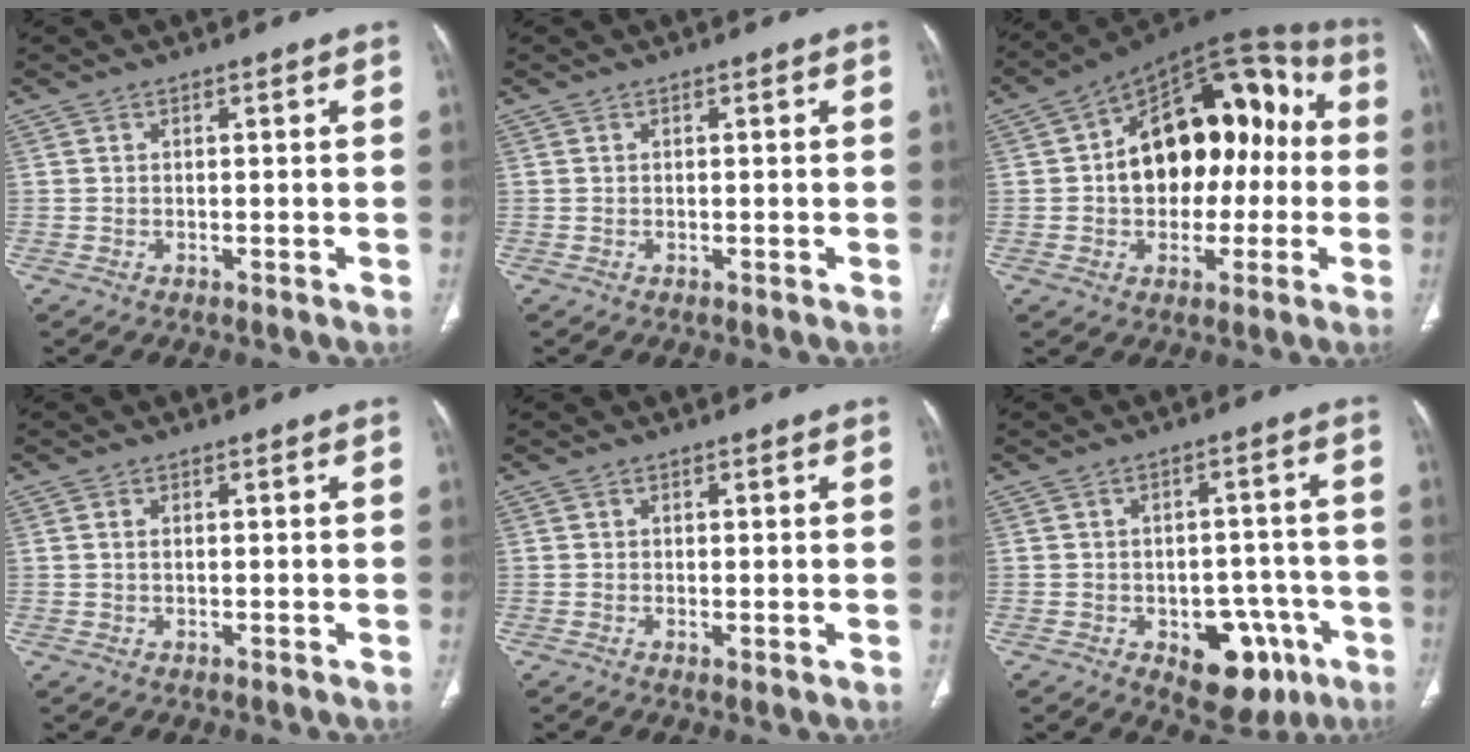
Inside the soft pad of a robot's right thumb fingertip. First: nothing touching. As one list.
[{"total": 0.0}, {"total": 21.1, "force": [0.6, 13.3, 16.4], "torque": [-0.194, 0.046, 0.005]}, {"total": 0.8, "force": [0.2, 0.4, 0.7], "torque": [-0.019, 0.004, 0.006]}, {"total": 0.8, "force": [0.0, 0.3, 0.7], "torque": [-0.016, -0.005, 0.001]}, {"total": 11.9, "force": [-5.3, 7.2, 7.8], "torque": [-0.059, 0.032, -0.060]}]